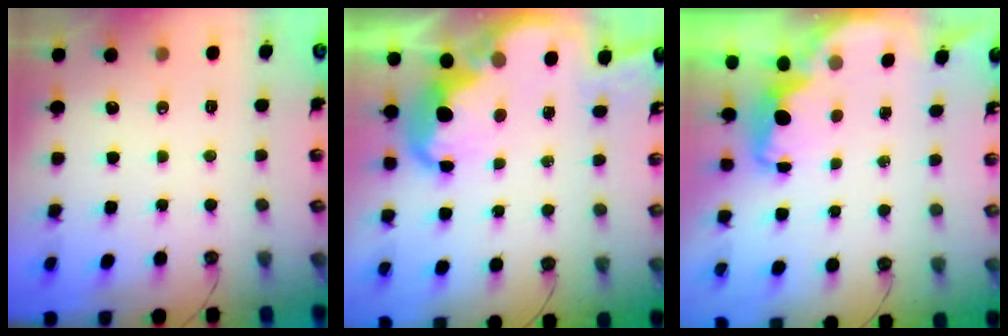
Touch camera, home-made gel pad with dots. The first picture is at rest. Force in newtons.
{"total": 7.9, "press": 7.9, "slide": 0.6}
{"total": 1.6, "press": 1.5, "slide": 0.6}